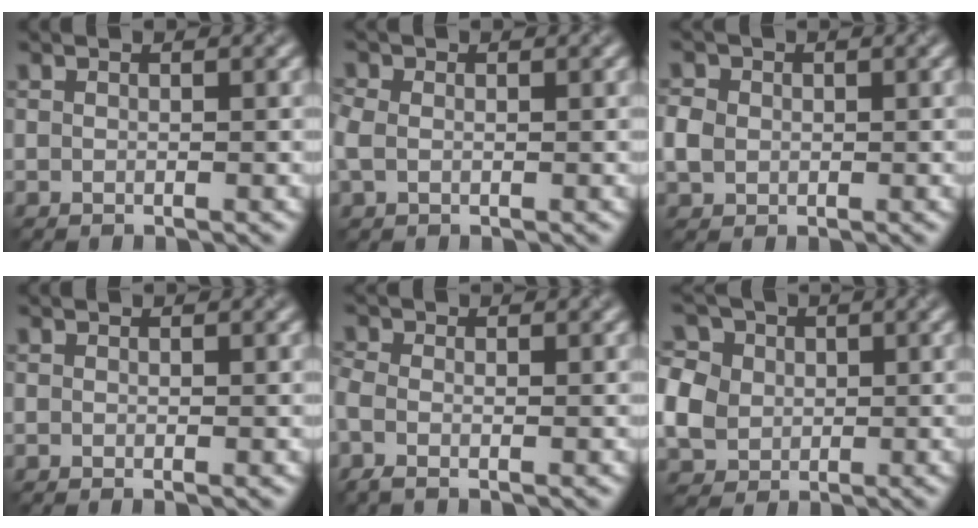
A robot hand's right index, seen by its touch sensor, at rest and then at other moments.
{"total": 1.3, "force": [0.2, 1.0, 0.7], "torque": [-0.017, 0.009, -0.003]}
{"total": 2.0, "force": [0.1, 1.9, 0.7], "torque": [-0.017, 0.008, -0.001]}
{"total": 0.6, "force": [-0.1, 0.1, 0.5], "torque": [-0.009, -0.004, -0.003]}
{"total": 2.0, "force": [-0.9, 1.0, 1.4], "torque": [-0.045, -0.002, -0.026]}
{"total": 7.0, "force": [0.9, 6.0, 3.4], "torque": [-0.081, 0.033, 0.002]}